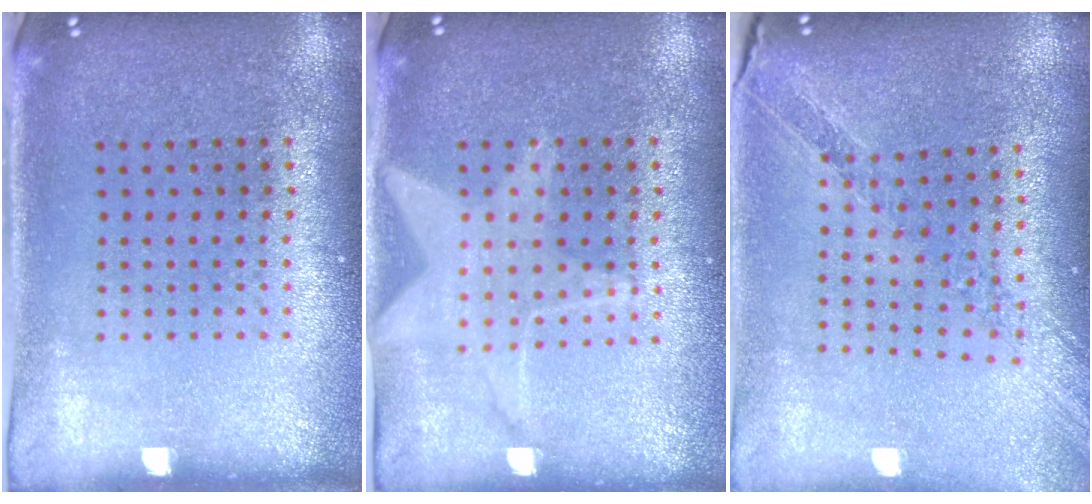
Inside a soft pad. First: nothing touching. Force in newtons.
{"total": 1.5, "press": 1.4, "slide": 0.4}
{"total": 1.1, "press": 1.0, "slide": 0.0}